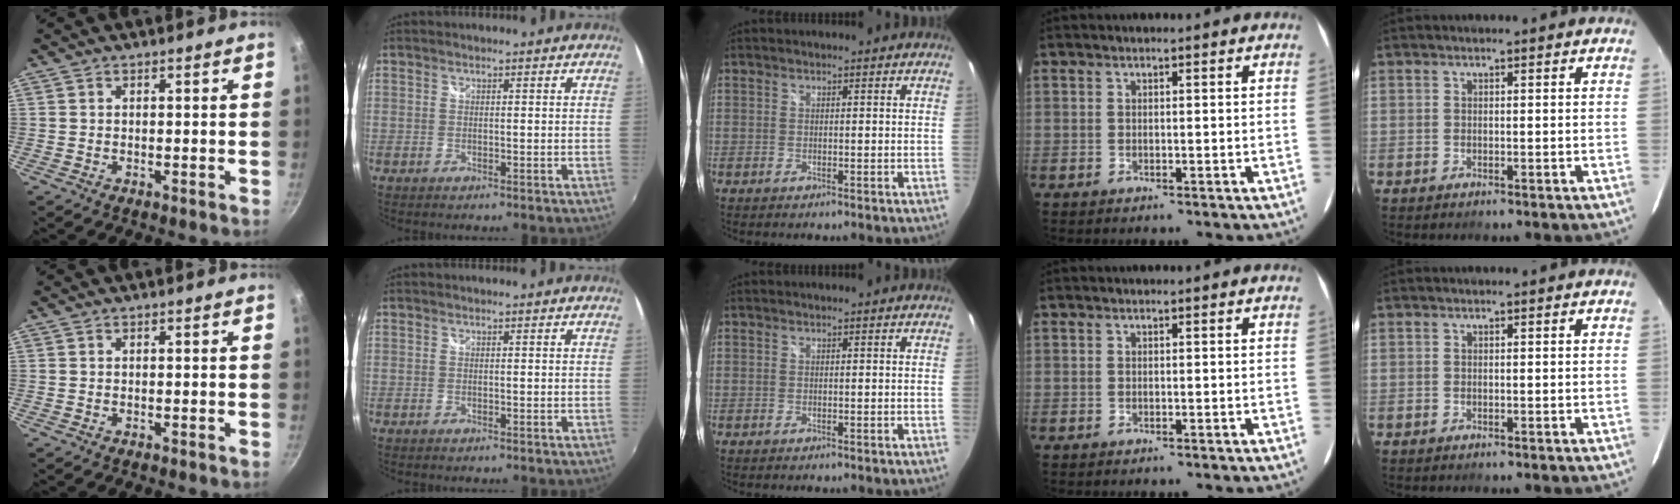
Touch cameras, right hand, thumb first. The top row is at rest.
{}